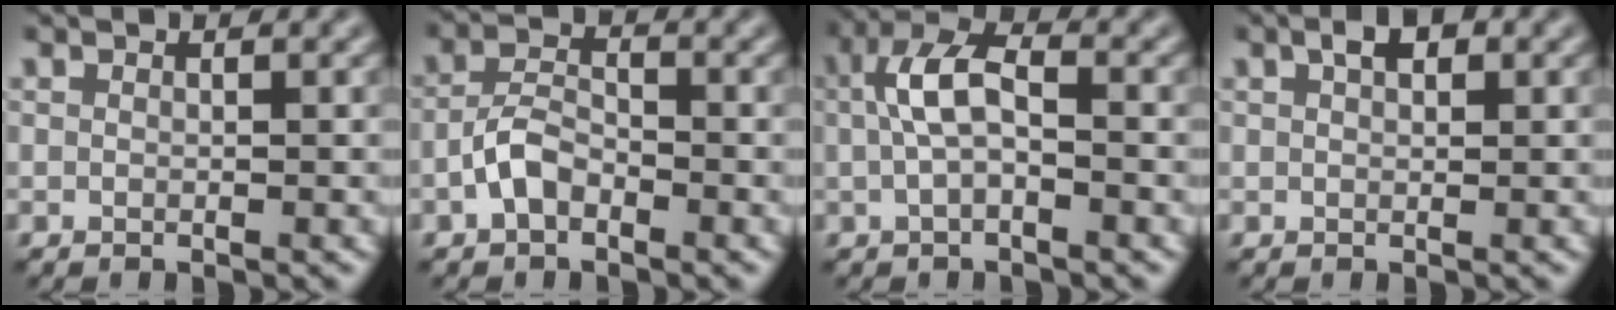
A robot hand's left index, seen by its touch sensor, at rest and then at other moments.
{"total": 2.8, "force": [-1.6, 1.4, 1.8], "torque": [-0.035, 0.012, -0.036]}
{"total": 4.2, "force": [-0.1, 1.9, 3.7], "torque": [-0.077, 0.014, -0.007]}
{"total": 1.9, "force": [0.9, 0.9, 1.4], "torque": [-0.018, 0.008, 0.014]}